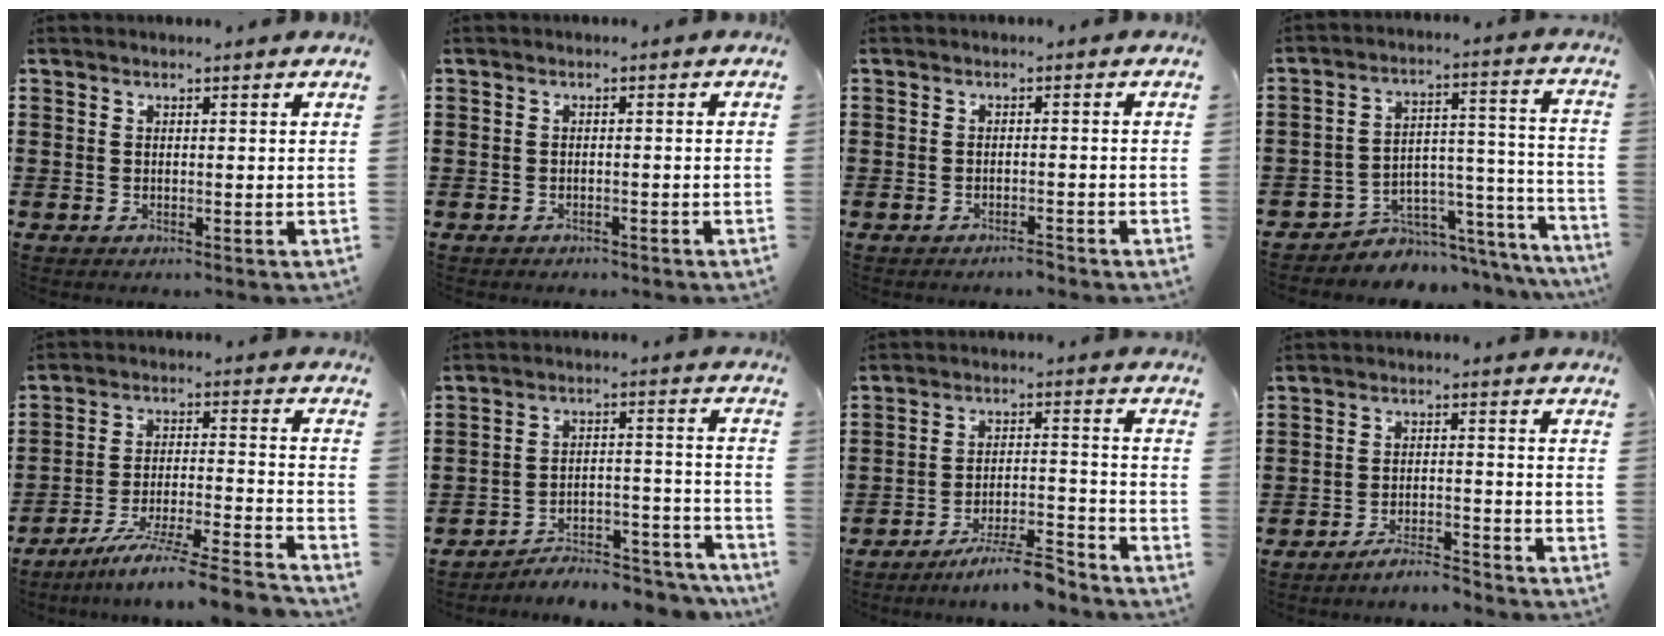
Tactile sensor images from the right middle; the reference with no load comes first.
{"total": 0.8, "force": [-0.8, 0.2, 0.0], "torque": [-0.003, -0.002, -0.017]}
{"total": 1.2, "force": [-1.1, 0.1, 0.4], "torque": [-0.012, -0.002, -0.021]}
{"total": 4.4, "force": [-3.7, 2.4, 0.0], "torque": [-0.014, -0.005, -0.073]}
{"total": 9.4, "force": [-8.3, -0.4, 4.4], "torque": [-0.071, -0.001, -0.159]}
{"total": 5.9, "force": [-5.8, 0.6, 1.0], "torque": [-0.015, 0.008, -0.114]}
{"total": 7.5, "force": [-6.6, 0.3, 3.5], "torque": [-0.056, 0.000, -0.118]}
{"total": 3.8, "force": [-3.7, 0.1, 0.9], "torque": [-0.017, 0.002, -0.073]}